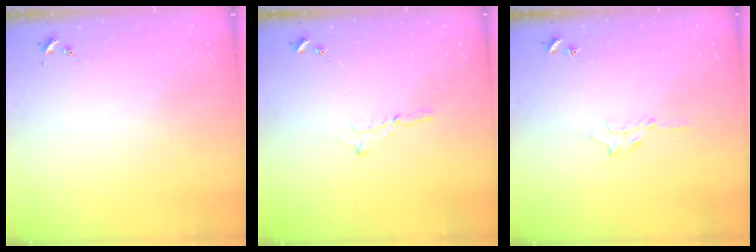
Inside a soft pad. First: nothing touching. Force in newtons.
{"total": 2.3, "press": 2.3, "slide": 0.2}
{"total": 6.3, "press": 6.3, "slide": 0.7}